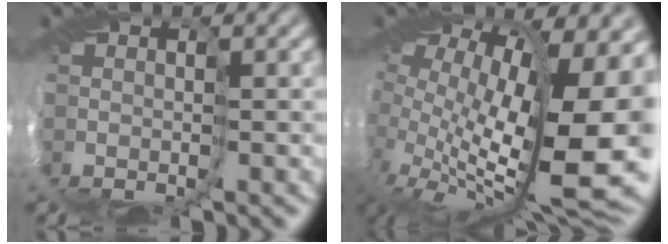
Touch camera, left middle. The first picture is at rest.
{"total": 14.5, "force": [0.7, 6.6, 12.9], "torque": [-0.186, -0.027, 0.030]}